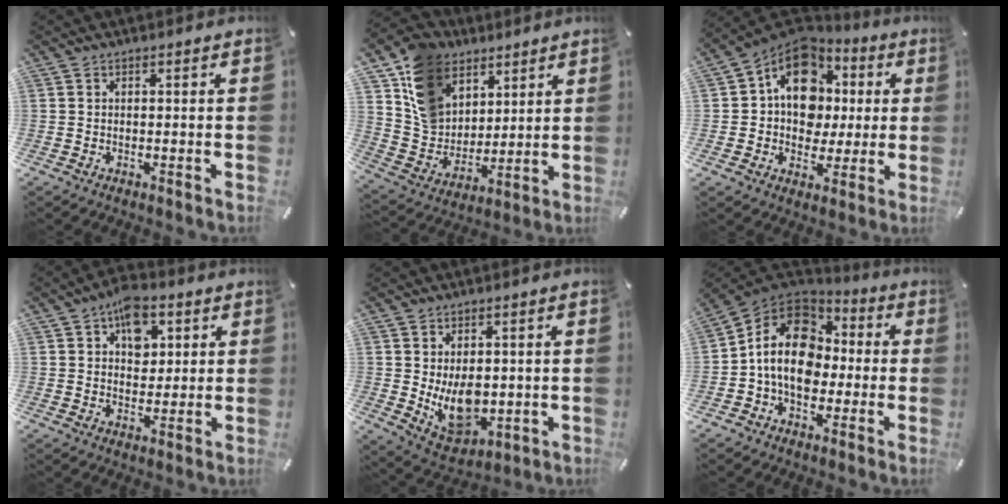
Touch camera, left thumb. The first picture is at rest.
{"total": 13.8, "force": [7.3, 10.7, 4.7], "torque": [-0.107, -0.033, 0.150]}
{"total": 14.1, "force": [3.5, 11.6, 7.2], "torque": [-0.121, -0.023, 0.069]}
{"total": 8.7, "force": [3.9, 6.2, 4.7], "torque": [-0.050, -0.013, 0.065]}
{"total": 11.0, "force": [0.3, 8.0, 7.6], "torque": [-0.108, -0.015, 0.015]}
{"total": 14.4, "force": [-0.8, 11.5, 8.5], "torque": [-0.173, 0.022, -0.012]}